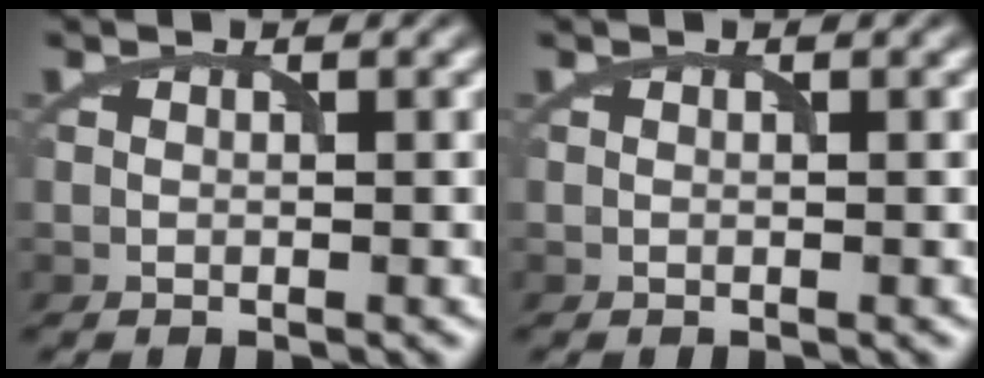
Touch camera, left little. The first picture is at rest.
{"total": 0.0}